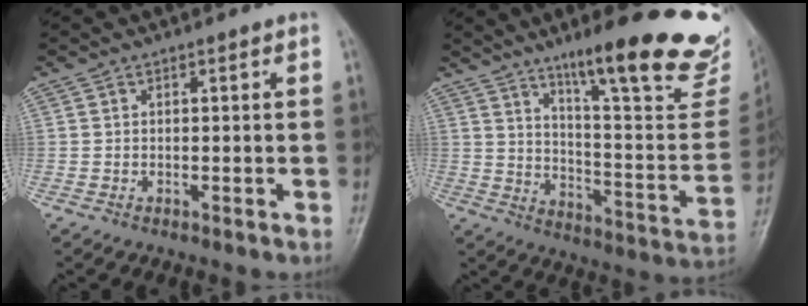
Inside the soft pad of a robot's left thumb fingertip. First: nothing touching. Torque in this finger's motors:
{"motor_torque": [0.25, 0.16, 1.41, -1.35, 0.08]}